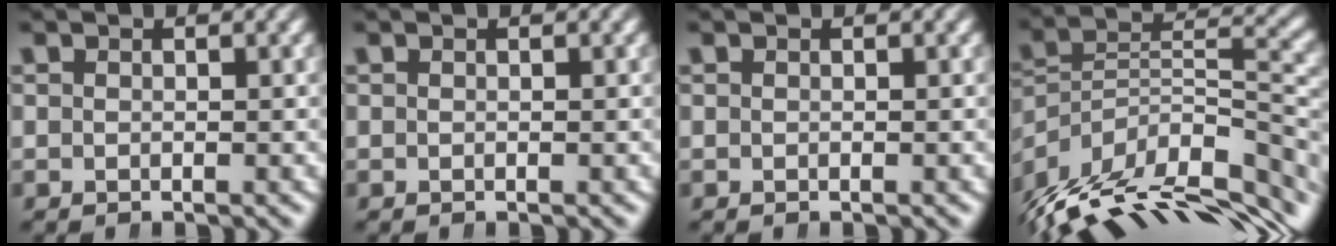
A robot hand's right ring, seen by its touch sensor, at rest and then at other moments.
{"total": 0.0}
{"total": 0.0}
{"total": 15.5, "force": [-8.4, 8.4, 9.9], "torque": [-0.159, -0.047, -0.108]}